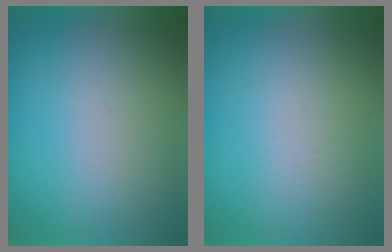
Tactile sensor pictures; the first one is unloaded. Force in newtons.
{"total": 5.5}